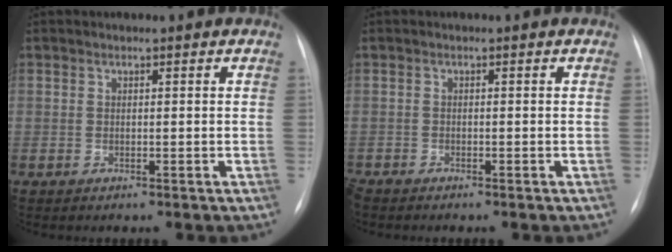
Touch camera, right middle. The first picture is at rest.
{"total": 1.3, "force": [-1.2, 0.2, 0.3], "torque": [-0.009, -0.005, -0.022]}